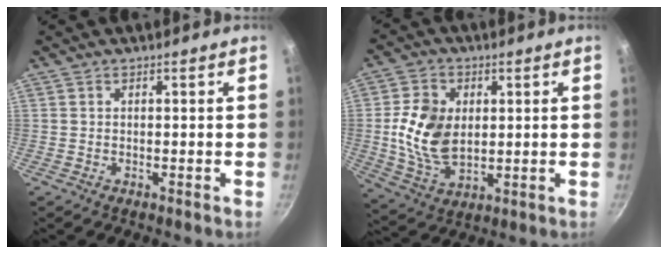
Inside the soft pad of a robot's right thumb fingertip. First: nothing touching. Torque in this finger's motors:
{"motor_torque": [-0.02, 0.43, 0.42, -0.27, 0.12]}